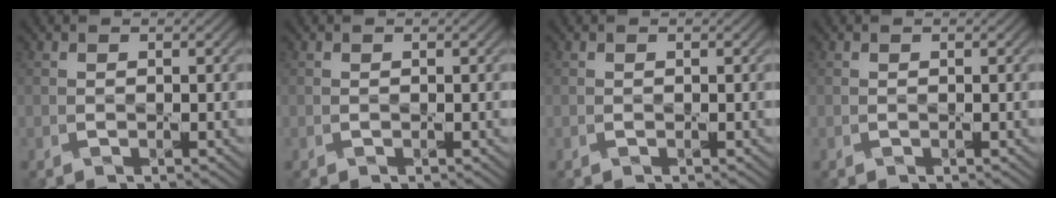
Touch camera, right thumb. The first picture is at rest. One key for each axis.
{"total": 0.0}
{"total": 0.0}
{"total": 0.0}